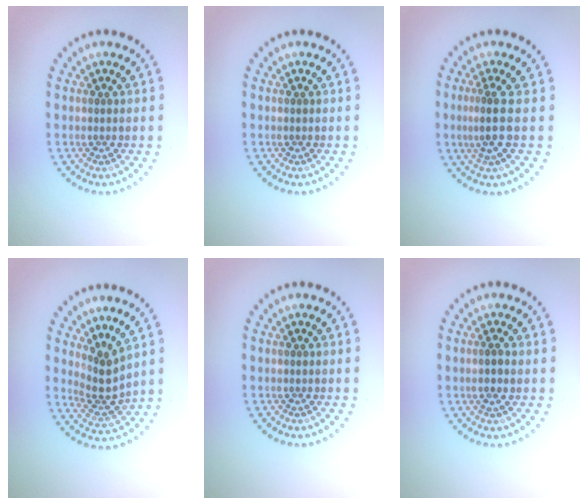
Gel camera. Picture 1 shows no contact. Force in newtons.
{"total": 0.0}
{"total": 2.4, "press": 2.0, "slide": 1.4}
{"total": 2.9, "press": 2.1, "slide": 2.0}
{"total": 0.0}
{"total": 0.9, "press": 0.8, "slide": 0.4}